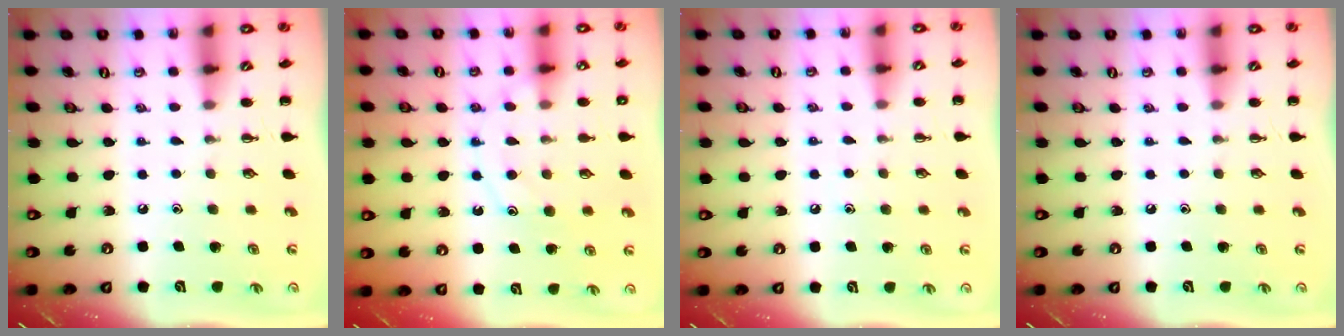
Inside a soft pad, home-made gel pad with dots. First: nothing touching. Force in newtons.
{"total": 11.9, "press": 11.9, "slide": 0.8}
{"total": 5.0, "press": 4.8, "slide": 1.4}
{"total": 0.0}